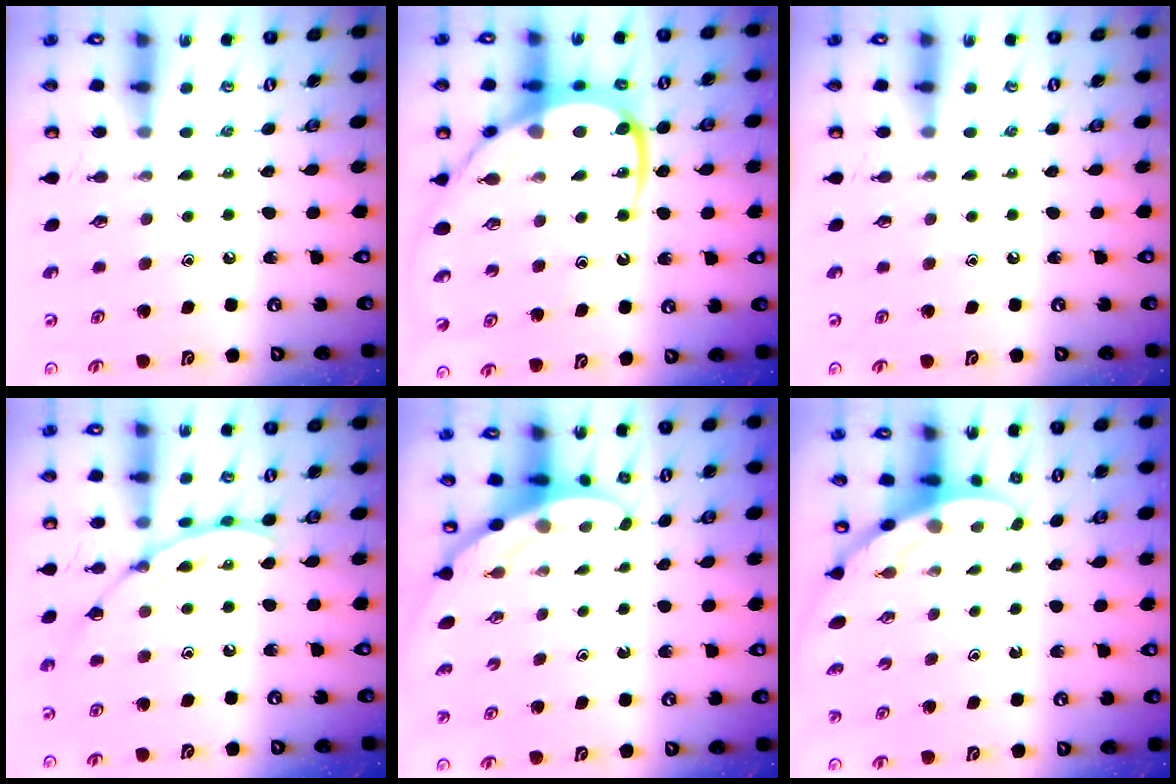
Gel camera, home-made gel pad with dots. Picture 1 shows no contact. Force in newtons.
{"total": 19.8, "press": 19.7, "slide": 2.1}
{"total": 0.0}
{"total": 11.6, "press": 11.5, "slide": 0.8}
{"total": 3.2, "press": 3.2, "slide": 0.2}
{"total": 3.4, "press": 3.4, "slide": 0.1}